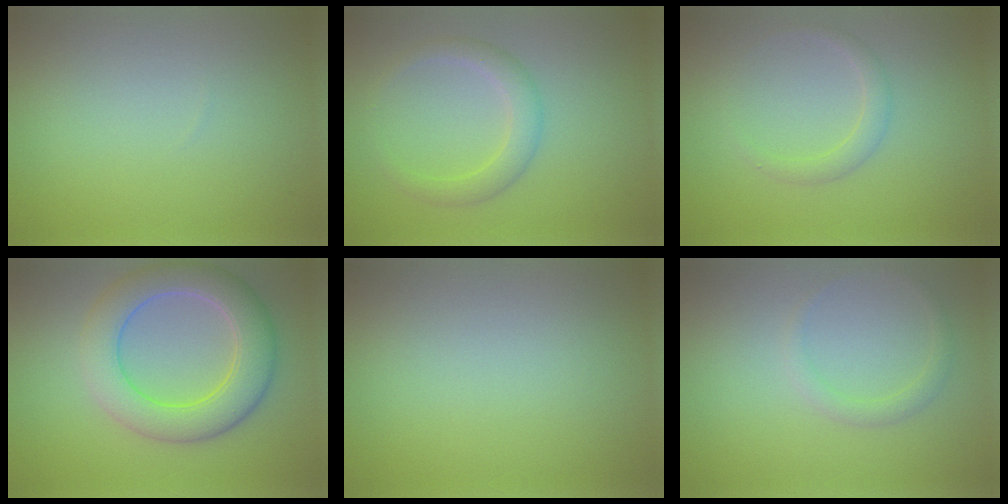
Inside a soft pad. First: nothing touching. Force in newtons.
{"total": 2.6, "press": 2.6, "slide": 0.1}
{"total": 1.5, "press": 1.5, "slide": 0.1}
{"total": 6.7, "press": 6.7, "slide": 0.2}
{"total": 0.0}
{"total": 1.3, "press": 1.3, "slide": 0.1}